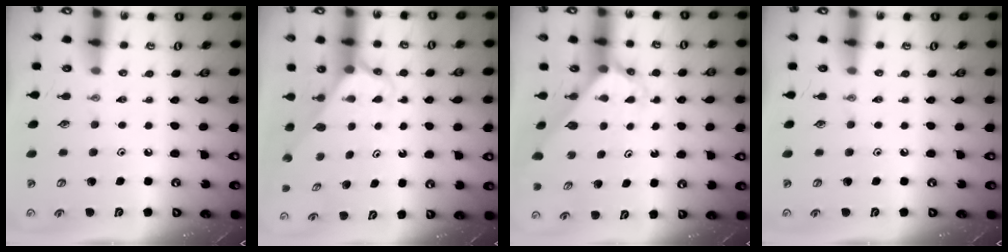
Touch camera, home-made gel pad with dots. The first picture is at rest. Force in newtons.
{"total": 2.6, "press": 2.6, "slide": 0.1}
{"total": 2.7, "press": 2.7, "slide": 0.2}
{"total": 0.0}